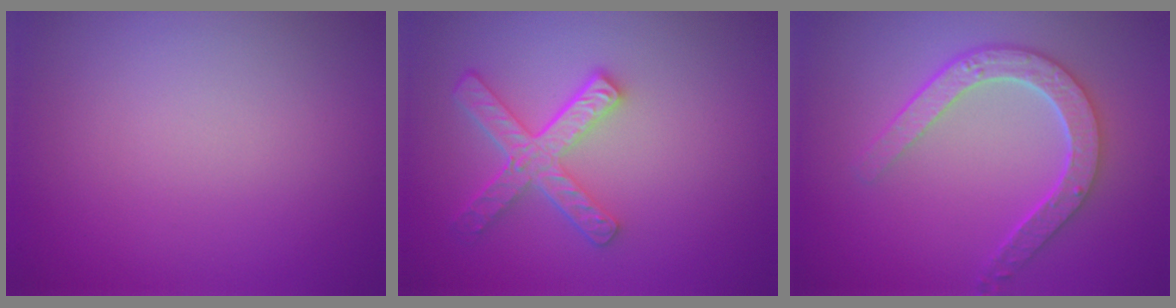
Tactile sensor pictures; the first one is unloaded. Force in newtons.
{"total": 4.8, "press": 3.6, "slide": 3.1}
{"total": 4.7, "press": 3.8, "slide": 2.9}